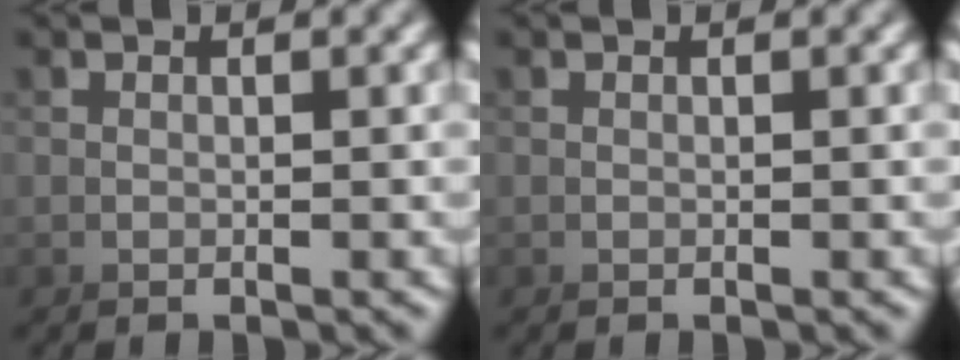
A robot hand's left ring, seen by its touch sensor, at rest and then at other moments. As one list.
[{"total": 0.0}]